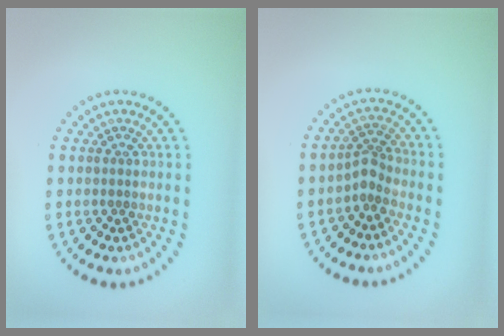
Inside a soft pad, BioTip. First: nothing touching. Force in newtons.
{"total": 2.0, "press": 1.4, "slide": 1.5}